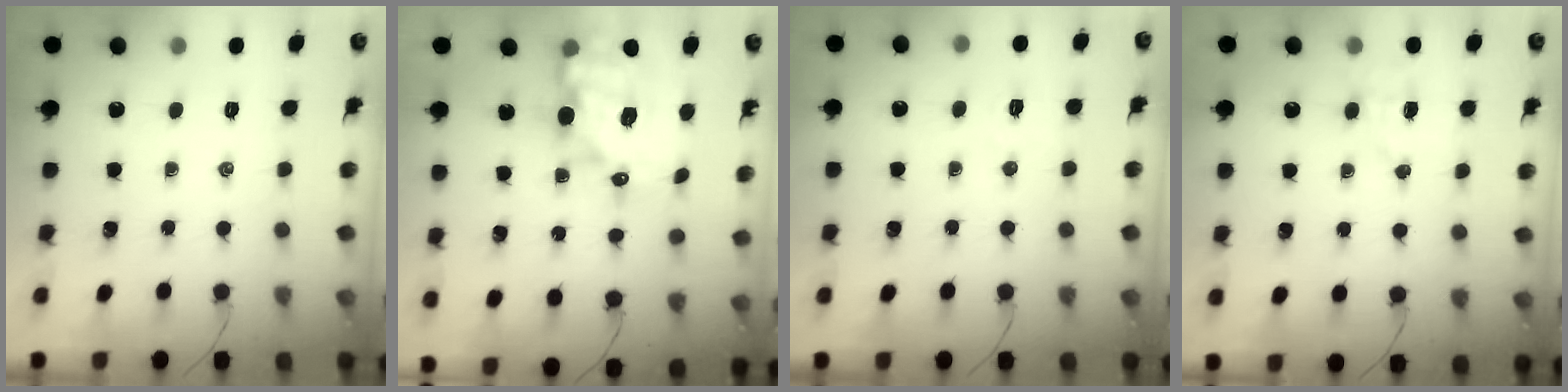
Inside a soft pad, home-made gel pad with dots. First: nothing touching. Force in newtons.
{"total": 15.9, "press": 15.4, "slide": 3.8}
{"total": 3.9, "press": 3.8, "slide": 1.0}
{"total": 5.5, "press": 5.4, "slide": 1.1}